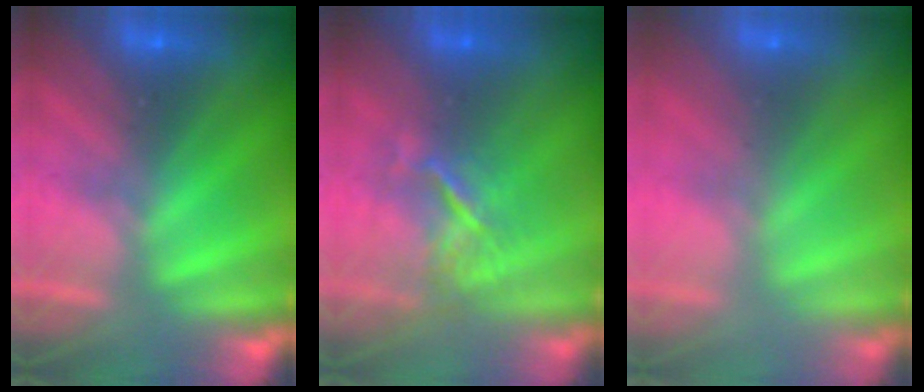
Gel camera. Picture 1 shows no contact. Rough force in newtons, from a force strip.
{"total": 3.5}
{"total": 2.3}